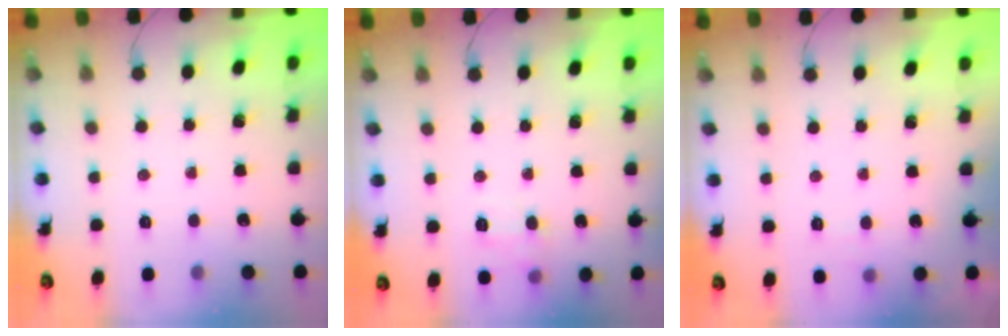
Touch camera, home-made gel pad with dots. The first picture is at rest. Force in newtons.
{"total": 7.8, "press": 7.6, "slide": 1.7}
{"total": 2.6, "press": 2.1, "slide": 1.5}